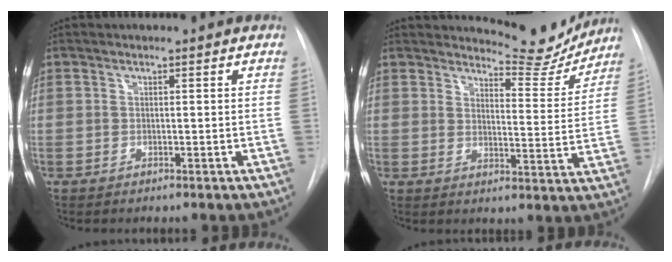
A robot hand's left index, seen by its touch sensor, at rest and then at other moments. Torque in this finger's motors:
{"motor_torque": [-0.82, -0.33, -0.22, -0.01]}